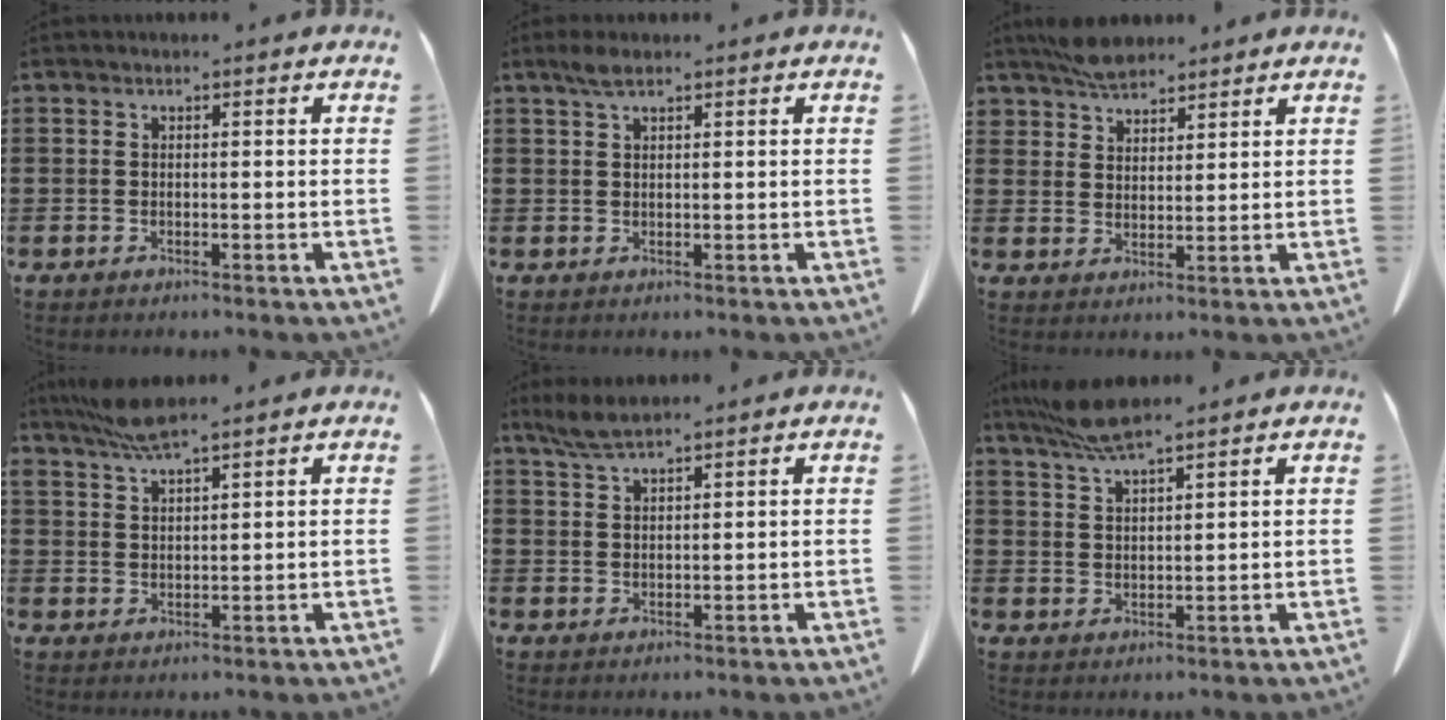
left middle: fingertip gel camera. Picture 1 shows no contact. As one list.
[{"total": 2.3, "force": [1.4, 0.6, 1.8], "torque": [-0.039, 0.004, 0.024]}, {"total": 4.8, "force": [4.4, 1.7, 0.9], "torque": [-0.030, -0.006, 0.086]}, {"total": 4.5, "force": [3.9, 0.4, 2.4], "torque": [-0.057, -0.008, 0.072]}, {"total": 3.3, "force": [2.7, 0.3, 1.9], "torque": [-0.044, -0.001, 0.050]}, {"total": 5.7, "force": [4.8, 0.7, 3.1], "torque": [-0.073, -0.008, 0.088]}]